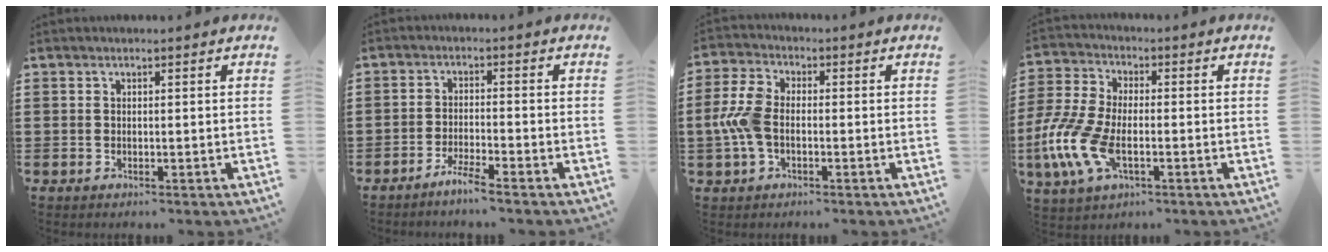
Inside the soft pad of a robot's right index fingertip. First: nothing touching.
{"total": 3.1, "force": [-2.7, -0.4, 1.4], "torque": [-0.030, -0.001, -0.053]}
{"total": 6.6, "force": [-0.9, 3.9, 5.3], "torque": [-0.139, -0.003, -0.025]}
{"total": 10.0, "force": [-3.2, 4.8, 8.1], "torque": [-0.212, -0.015, -0.065]}